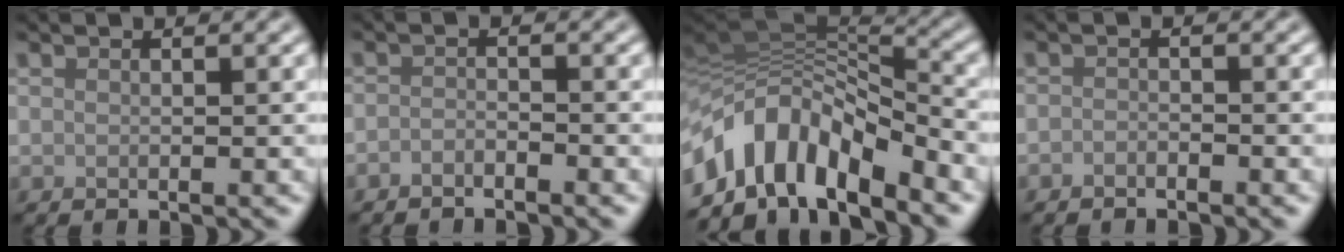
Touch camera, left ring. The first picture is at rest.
{"total": 1.2, "force": [-1.0, 0.3, 0.4], "torque": [-0.008, 0.001, -0.022]}
{"total": 9.7, "force": [-4.9, 4.8, 6.8], "torque": [-0.113, 0.008, -0.095]}
{"total": 0.8, "force": [-0.7, 0.3, 0.3], "torque": [-0.003, -0.001, -0.015]}